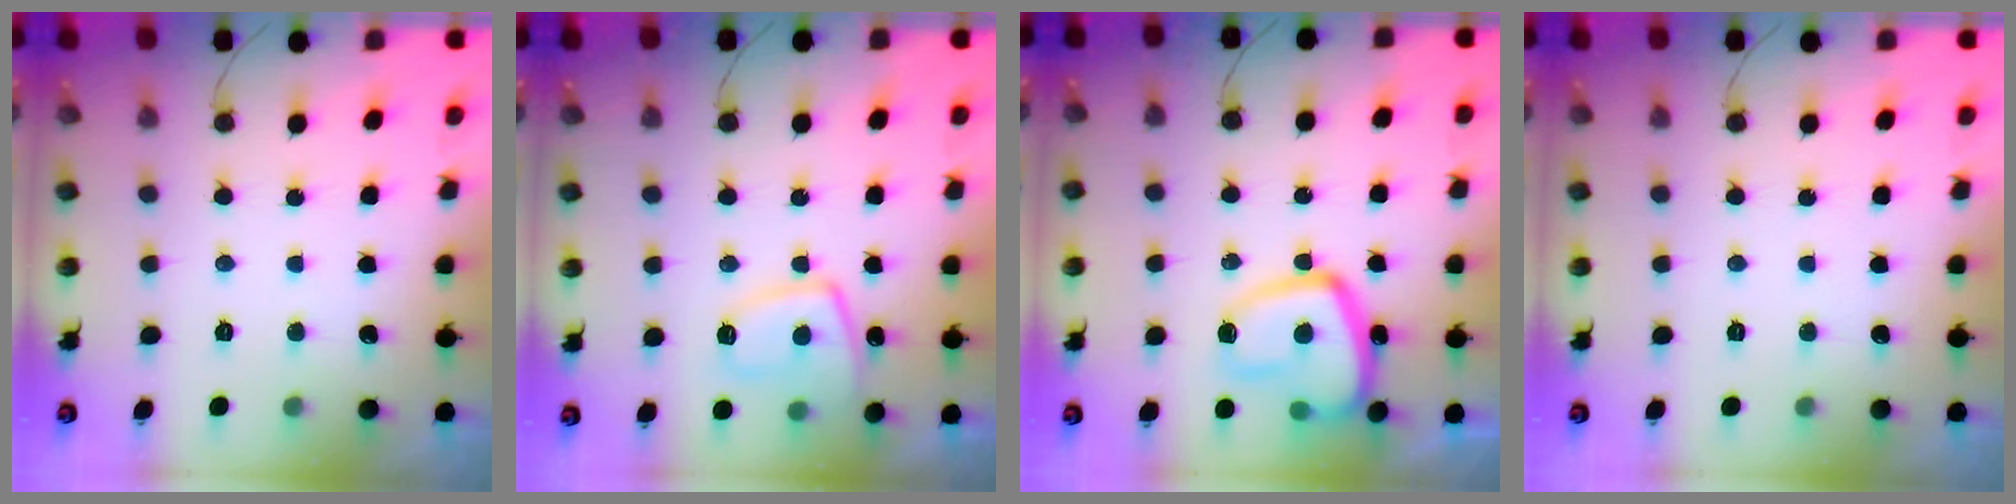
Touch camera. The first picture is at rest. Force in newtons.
{"total": 9.5, "press": 9.4, "slide": 1.1}
{"total": 15.8, "press": 15.7, "slide": 1.5}
{"total": 0.0}